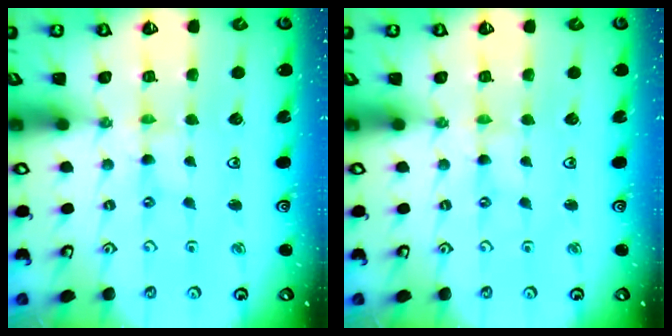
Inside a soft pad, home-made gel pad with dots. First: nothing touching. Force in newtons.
{"total": 0.0}